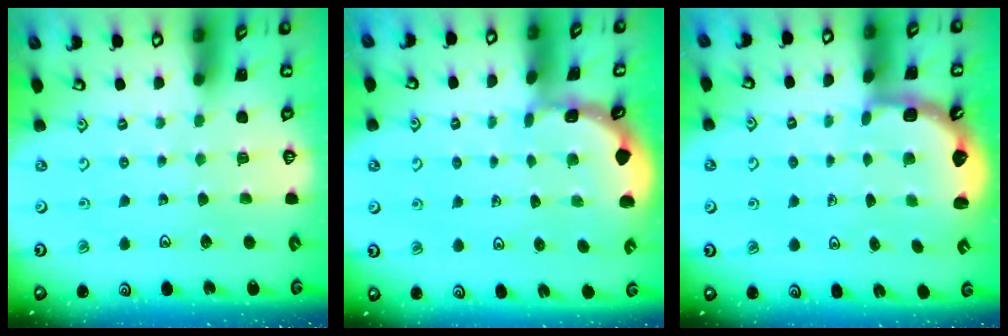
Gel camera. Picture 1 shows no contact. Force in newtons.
{"total": 1.2, "press": 1.2, "slide": 0.2}
{"total": 2.4, "press": 2.1, "slide": 1.3}